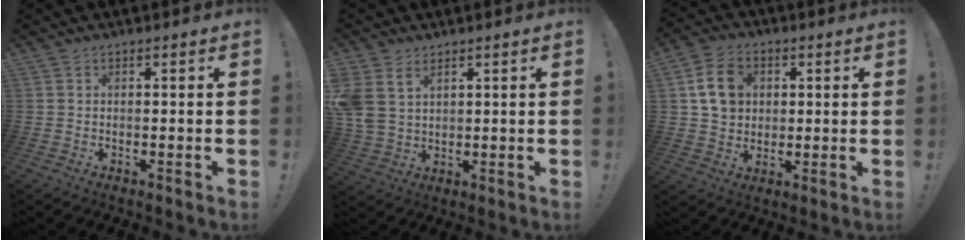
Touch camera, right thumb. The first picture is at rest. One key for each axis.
{"total": 7.3, "fx": 3.5, "fy": 5.0, "fz": 3.9, "tx": -0.081, "ty": -0.015, "tz": 0.072}
{"total": 10.8, "fx": 3.1, "fy": 8.8, "fz": 5.5, "tx": -0.081, "ty": 0.006, "tz": 0.065}